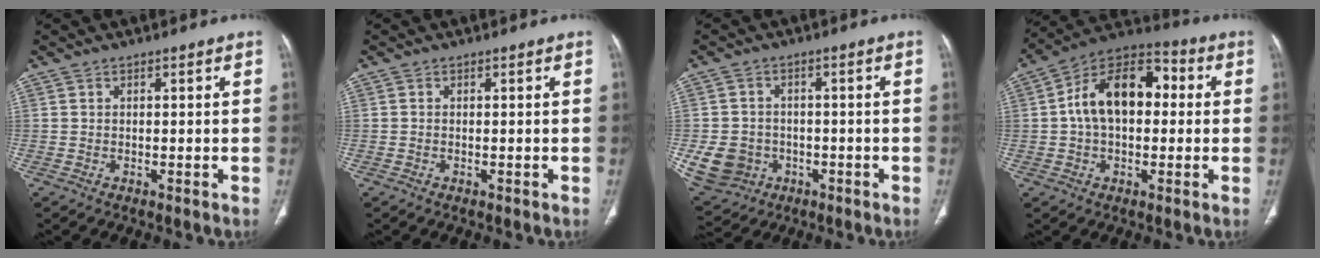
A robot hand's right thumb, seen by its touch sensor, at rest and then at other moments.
{"total": 0.0}
{"total": 9.5, "force": [-2.6, 8.4, 3.7], "torque": [-0.071, 0.015, -0.029]}
{"total": 15.7, "force": [1.5, 9.7, 12.2], "torque": [-0.185, 0.040, 0.014]}